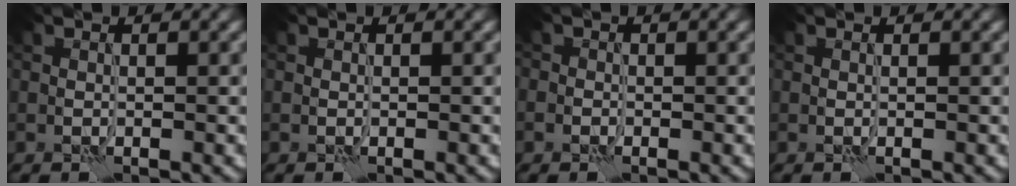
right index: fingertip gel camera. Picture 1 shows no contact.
{"total": 0.0}
{"total": 0.7, "force": [-0.3, 0.6, 0.0], "torque": [0.004, -0.001, -0.007]}
{"total": 0.0}